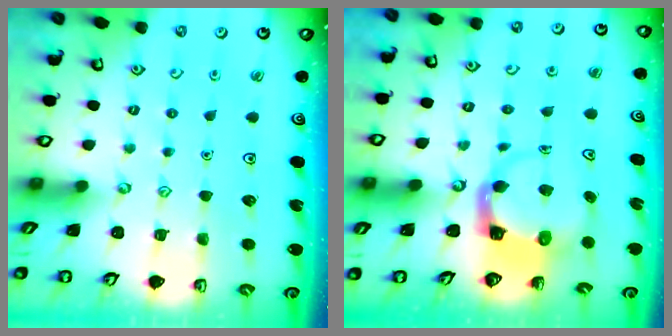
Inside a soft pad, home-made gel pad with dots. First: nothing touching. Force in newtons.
{"total": 3.8, "press": 3.8, "slide": 0.5}